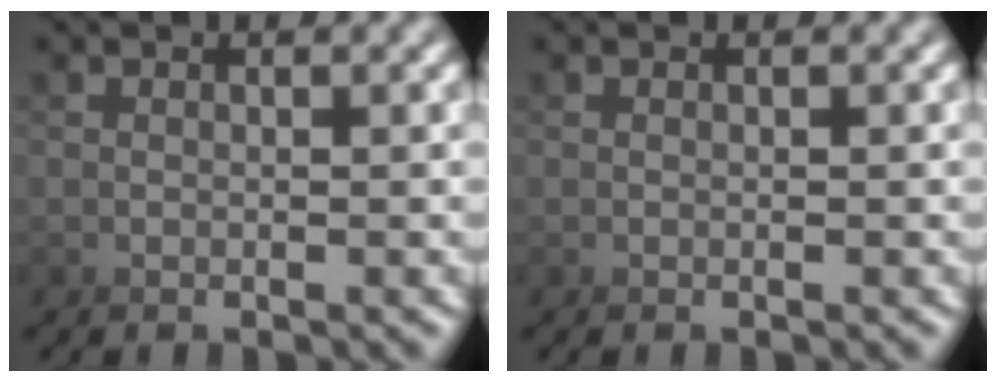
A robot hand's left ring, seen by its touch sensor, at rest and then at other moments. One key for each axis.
{"total": 0.0}